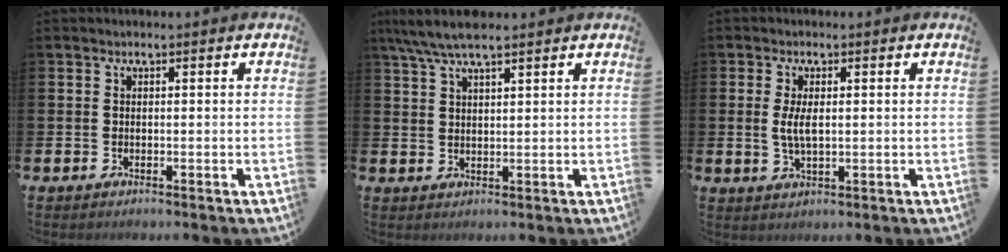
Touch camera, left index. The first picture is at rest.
{"total": 5.7, "force": [4.6, 1.3, 3.2], "torque": [-0.065, -0.010, 0.082]}
{"total": 3.4, "force": [0.5, 1.3, 3.1], "torque": [-0.056, 0.003, 0.005]}